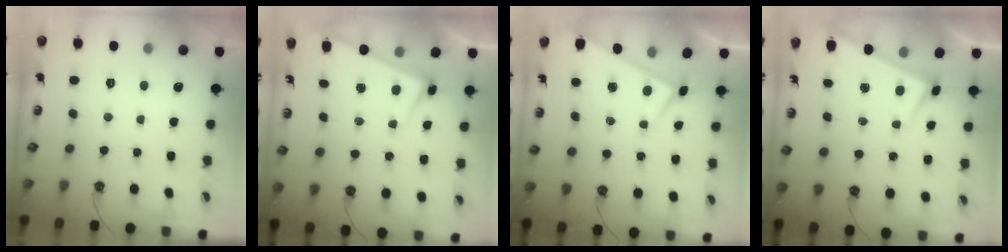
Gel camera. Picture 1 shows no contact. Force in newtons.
{"total": 2.6, "press": 2.5, "slide": 0.7}
{"total": 0.0}
{"total": 3.4, "press": 3.4, "slide": 0.2}